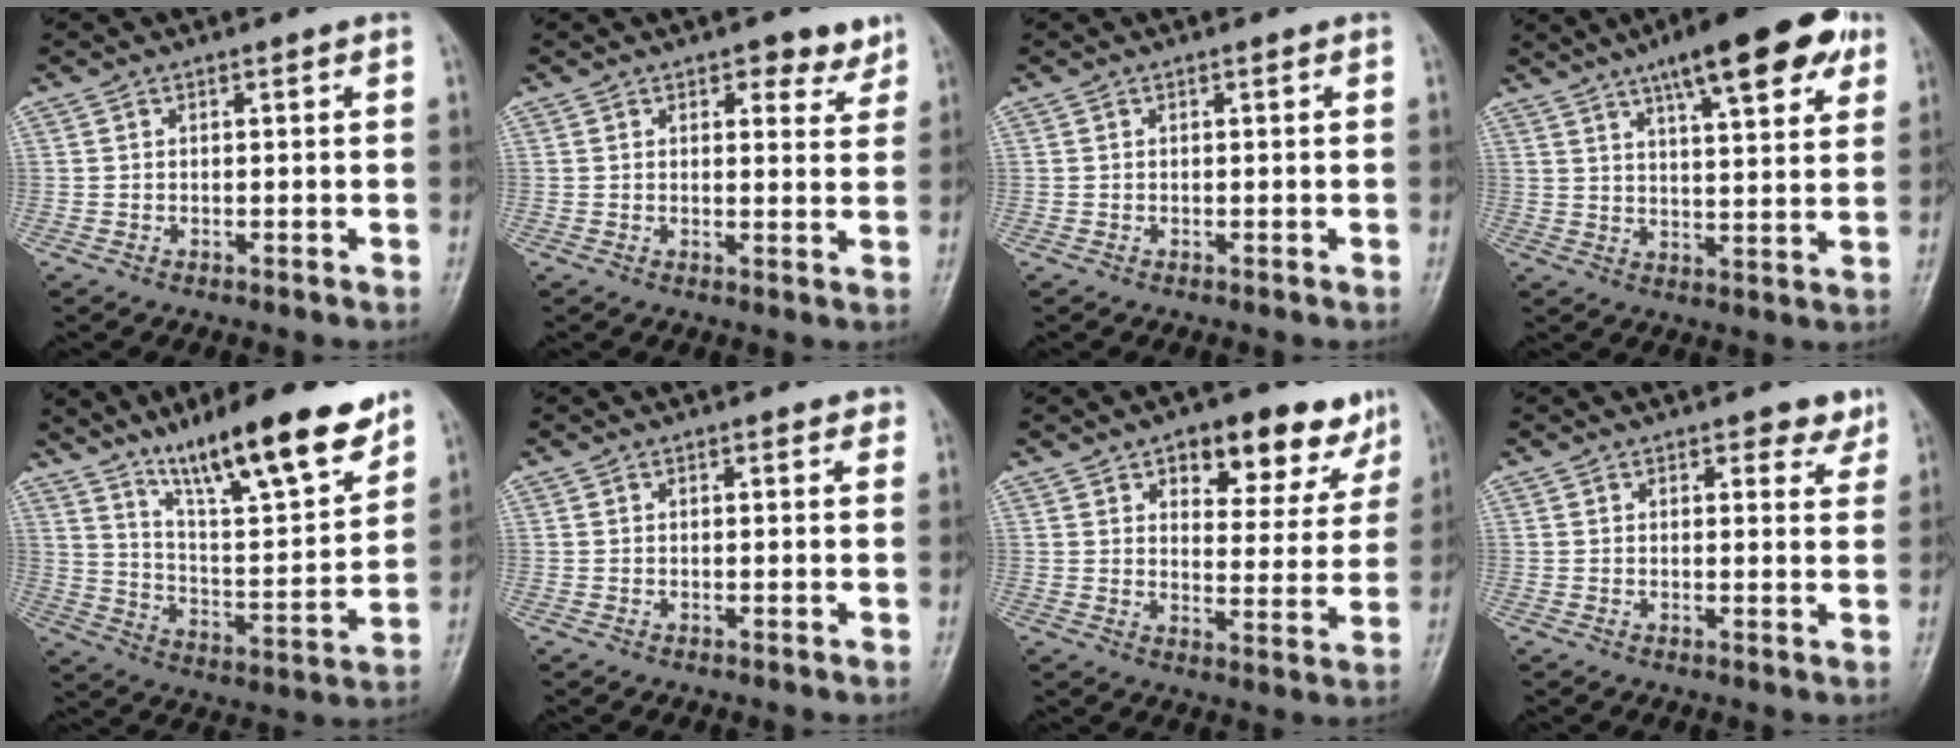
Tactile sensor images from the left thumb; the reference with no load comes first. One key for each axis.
{"total": 4.7, "fx": 3.2, "fy": 2.4, "fz": 2.4, "tx": -0.002, "ty": -0.016, "tz": 0.039}
{"total": 0.0}
{"total": 17.0, "fx": 9.7, "fy": 4.9, "fz": 13.0, "tx": -0.159, "ty": -0.022, "tz": 0.140}
{"total": 19.9, "fx": 14.2, "fy": 3.9, "fz": 13.5, "tx": -0.186, "ty": -0.072, "tz": 0.239}
{"total": 1.1, "fx": 0.7, "fy": 0.6, "fz": 0.6, "tx": -0.001, "ty": -0.002, "tz": 0.005}
{"total": 13.8, "fx": 8.6, "fy": 6.9, "fz": 8.3, "tx": -0.048, "ty": -0.039, "tz": 0.115}
{"total": 3.5, "fx": 2.5, "fy": 1.8, "fz": 1.6, "tx": 0.008, "ty": -0.013, "tz": 0.029}